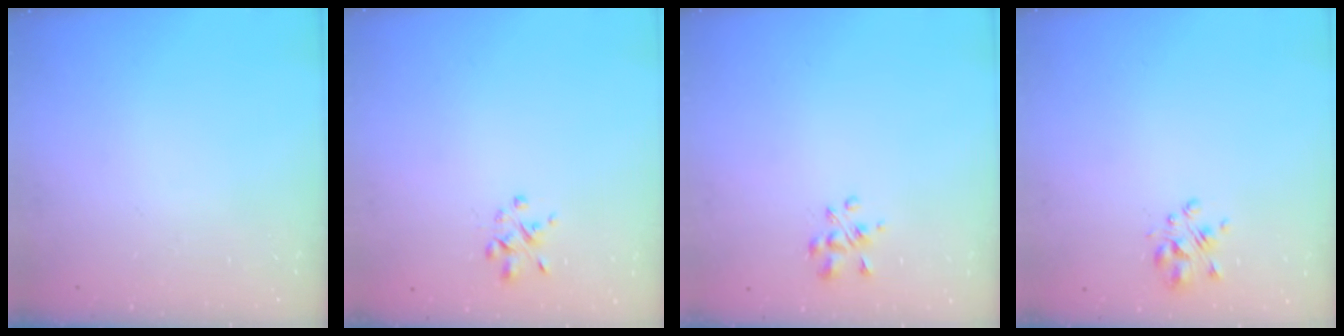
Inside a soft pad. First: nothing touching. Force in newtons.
{"total": 2.5, "press": 2.5, "slide": 0.6}
{"total": 3.7, "press": 3.7, "slide": 0.7}
{"total": 2.5, "press": 2.4, "slide": 0.8}